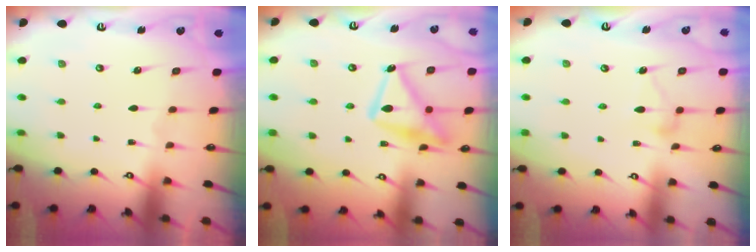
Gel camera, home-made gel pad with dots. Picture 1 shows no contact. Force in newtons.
{"total": 16.6, "press": 16.6, "slide": 0.9}
{"total": 10.0, "press": 9.9, "slide": 0.5}